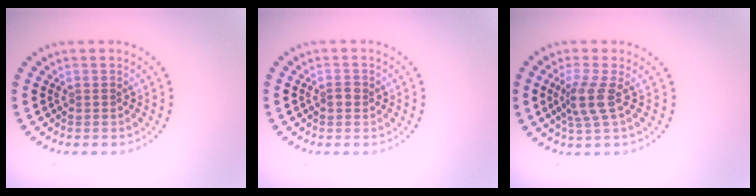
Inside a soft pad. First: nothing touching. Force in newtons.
{"total": 1.1, "press": 1.1, "slide": 0.1}
{"total": 2.7, "press": 2.0, "slide": 1.8}